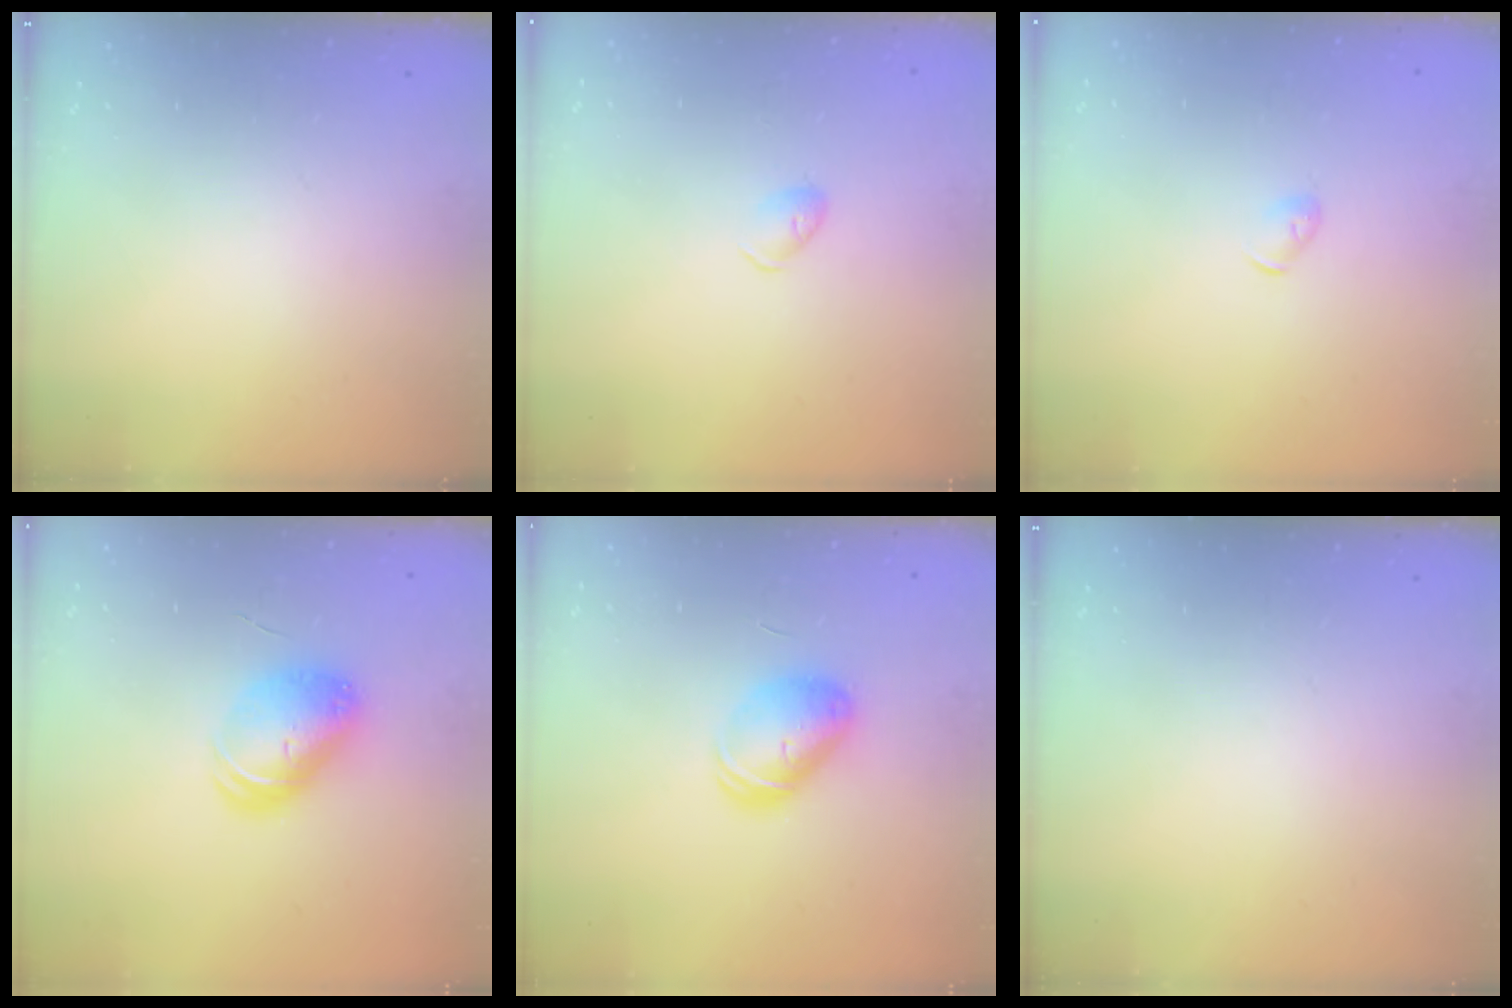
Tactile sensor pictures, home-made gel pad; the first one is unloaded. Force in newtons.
{"total": 3.1, "press": 3.1, "slide": 0.6}
{"total": 3.5, "press": 3.4, "slide": 0.8}
{"total": 10.2, "press": 10.2, "slide": 1.2}
{"total": 8.8, "press": 8.7, "slide": 0.8}
{"total": 0.0}